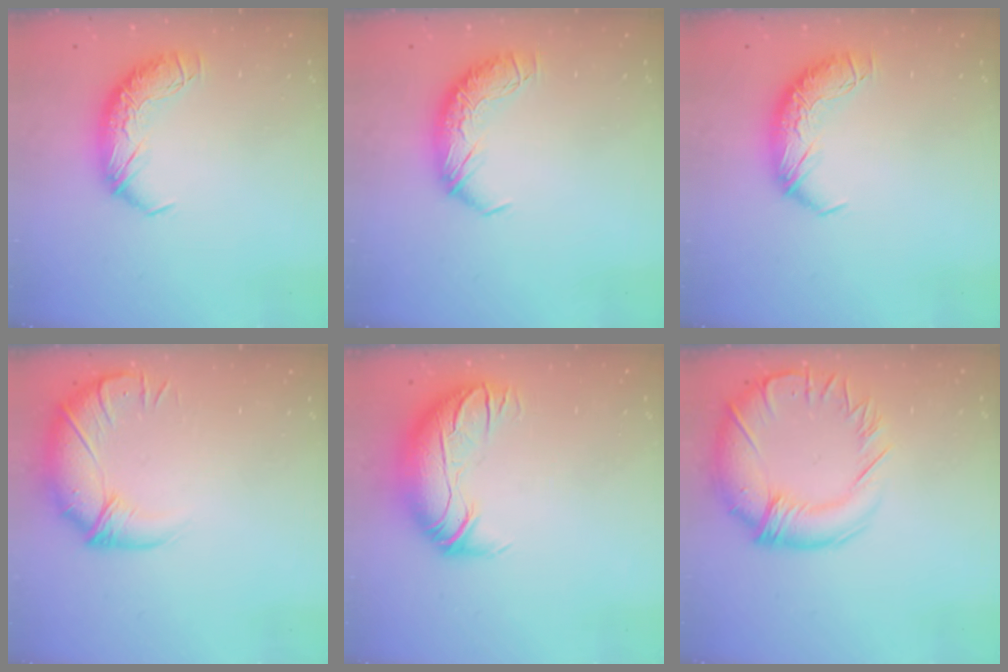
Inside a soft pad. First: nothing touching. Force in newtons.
{"total": 0.0}
{"total": 0.0}
{"total": 2.9, "press": 1.8, "slide": 2.3}
{"total": 2.7, "press": 0.5, "slide": 2.7}
{"total": 6.8, "press": 6.0, "slide": 3.2}